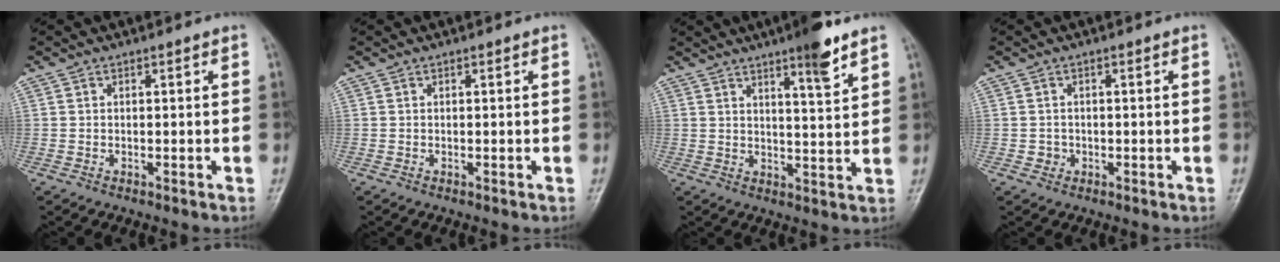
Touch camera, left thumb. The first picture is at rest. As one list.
[{"total": 0.0}, {"total": 7.5, "force": [5.0, 0.8, 5.4], "torque": [-0.075, -0.032, 0.073]}, {"total": 1.5, "force": [-0.4, 1.4, 0.2], "torque": [0.005, 0.006, -0.006]}]